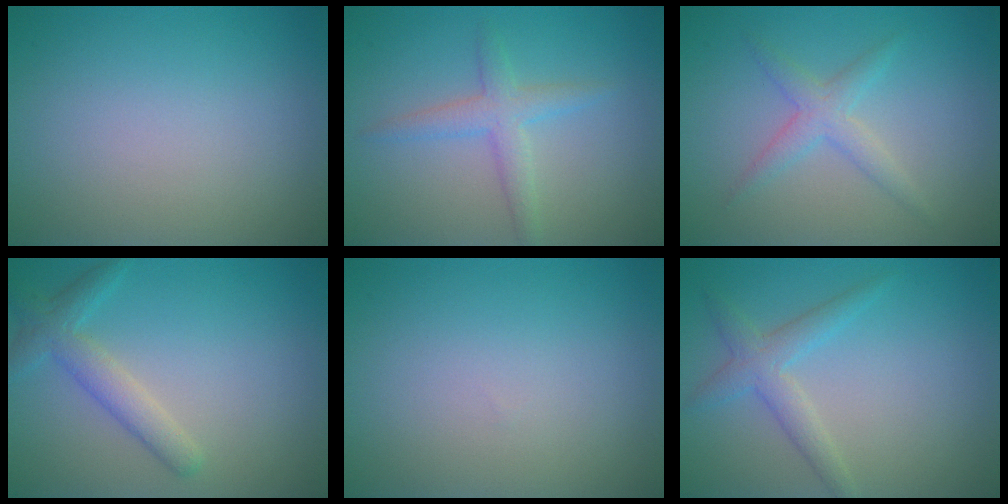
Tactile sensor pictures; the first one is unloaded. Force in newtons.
{"total": 2.6, "press": 2.6, "slide": 0.0}
{"total": 2.2, "press": 2.2, "slide": 0.1}
{"total": 2.9, "press": 2.9, "slide": 0.1}
{"total": 0.0}
{"total": 2.6, "press": 2.6, "slide": 0.1}